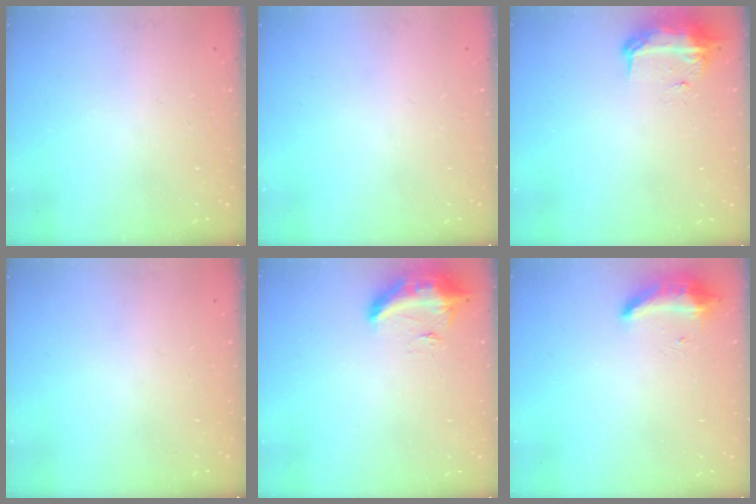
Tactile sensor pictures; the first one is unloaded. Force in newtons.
{"total": 0.0}
{"total": 9.1, "press": 9.0, "slide": 0.9}
{"total": 0.0}
{"total": 9.6, "press": 9.4, "slide": 1.9}
{"total": 8.7, "press": 8.7, "slide": 0.3}